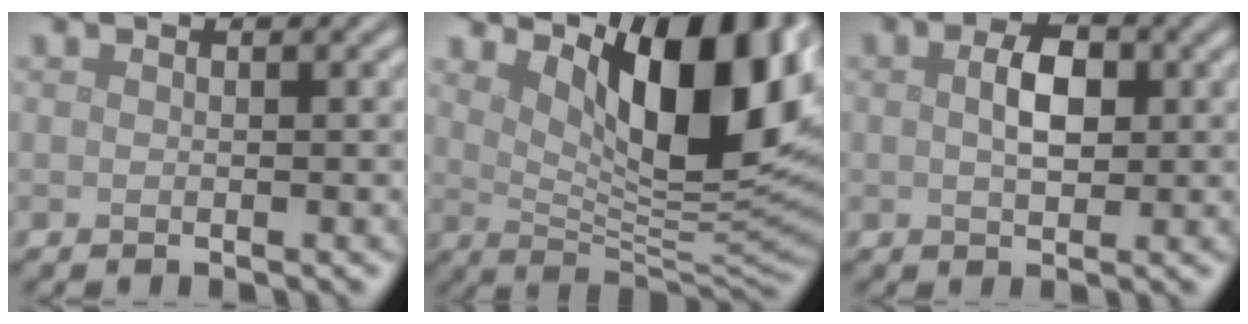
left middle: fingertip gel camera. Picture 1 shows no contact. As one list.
[{"total": 11.9, "force": [4.6, 4.6, 10.0], "torque": [-0.143, -0.009, 0.080]}, {"total": 3.3, "force": [0.5, 1.9, 2.6], "torque": [-0.053, 0.004, 0.007]}]